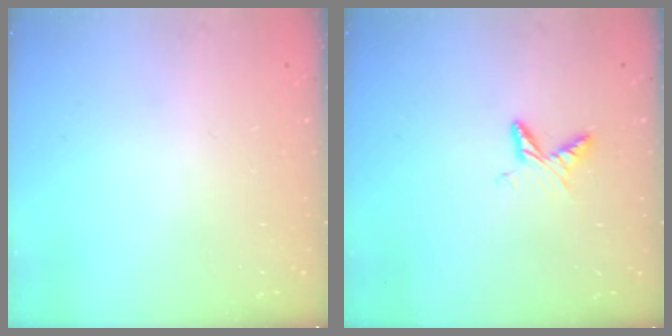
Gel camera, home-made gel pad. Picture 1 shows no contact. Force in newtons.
{"total": 6.1, "press": 6.1, "slide": 0.6}